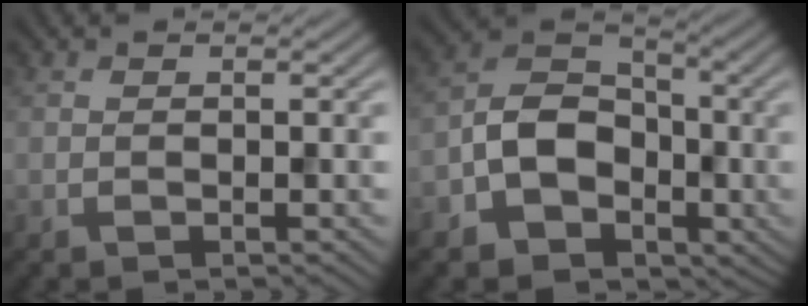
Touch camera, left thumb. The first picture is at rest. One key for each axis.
{"total": 7.6, "fx": -2.8, "fy": 6.0, "fz": 3.8, "tx": -0.070, "ty": 0.000, "tz": -0.065}